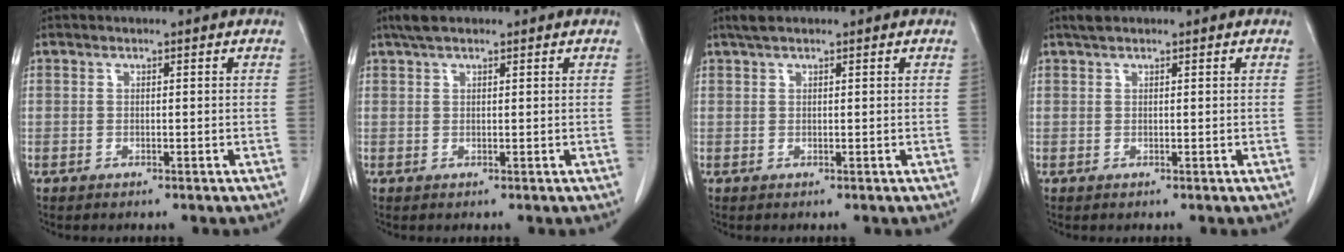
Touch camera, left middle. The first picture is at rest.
{"total": 3.3, "force": [2.4, 1.0, 2.0], "torque": [-0.045, 0.019, 0.045]}
{"total": 2.1, "force": [1.6, 0.4, 1.3], "torque": [-0.029, 0.017, 0.031]}
{"total": 1.6, "force": [1.3, 0.3, 0.8], "torque": [-0.021, 0.014, 0.025]}